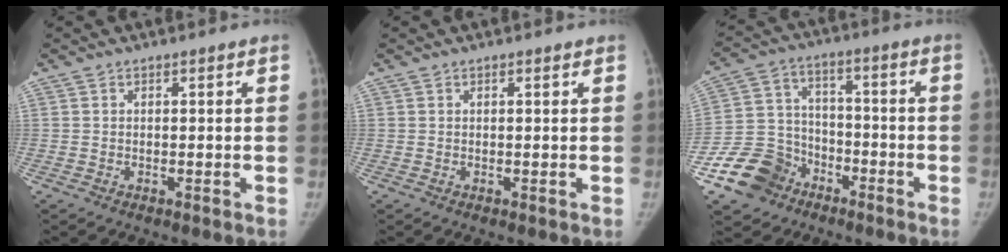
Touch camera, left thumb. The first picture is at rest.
{"total": 0.5, "force": [0.3, 0.1, 0.4], "torque": [-0.006, 0.001, 0.003]}
{"total": 12.5, "force": [-7.6, 9.5, 3.0], "torque": [-0.031, 0.063, -0.138]}